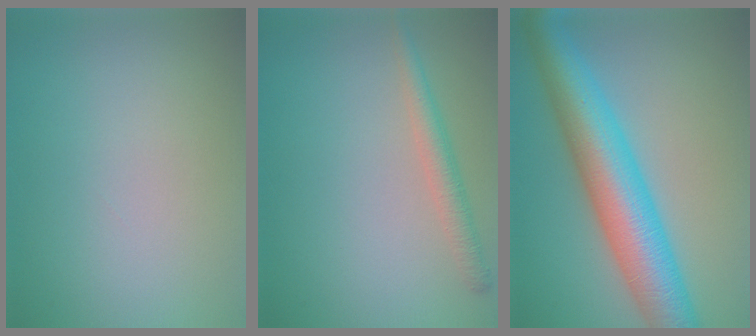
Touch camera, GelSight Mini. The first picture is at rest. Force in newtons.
{"total": 2.3, "press": 2.3, "slide": 0.1}
{"total": 9.5, "press": 9.5, "slide": 0.1}